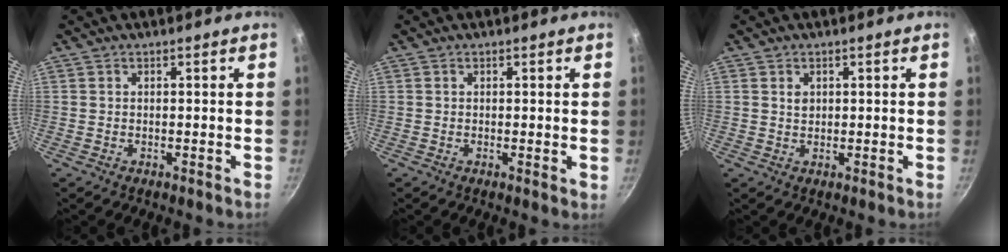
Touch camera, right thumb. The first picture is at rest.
{"total": 1.0, "force": [0.2, 0.2, 0.9], "torque": [-0.014, -0.002, 0.001]}
{"total": 1.6, "force": [0.5, 1.3, 0.8], "torque": [-0.011, 0.001, 0.009]}